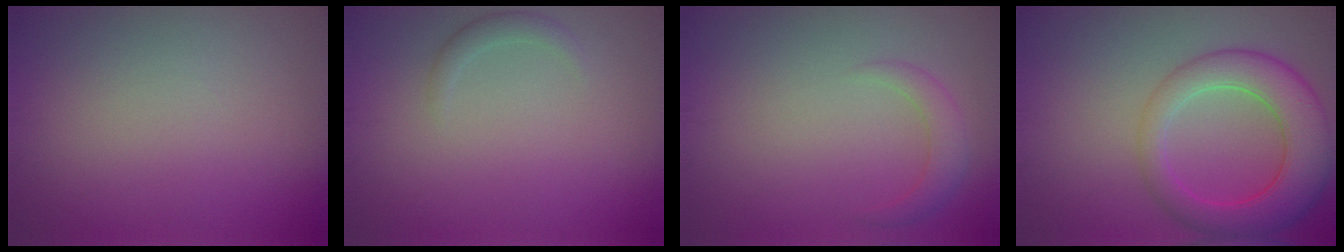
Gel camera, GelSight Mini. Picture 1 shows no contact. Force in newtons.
{"total": 1.2, "press": 1.2, "slide": 0.0}
{"total": 2.0, "press": 2.0, "slide": 0.2}
{"total": 7.2, "press": 7.2, "slide": 0.3}